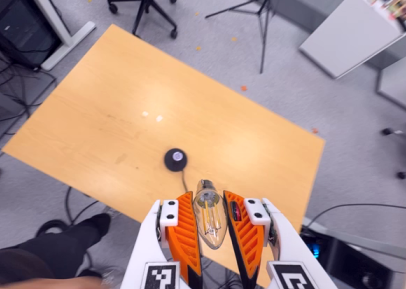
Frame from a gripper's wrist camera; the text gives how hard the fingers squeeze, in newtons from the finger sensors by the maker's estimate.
{"total": 12.3, "left": 12.7, "right": 11.8}